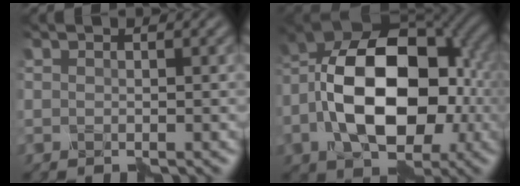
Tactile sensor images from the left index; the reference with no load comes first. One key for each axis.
{"total": 12.9, "fx": -1.9, "fy": 8.0, "fz": 10.0, "tx": -0.158, "ty": 0.004, "tz": -0.042}